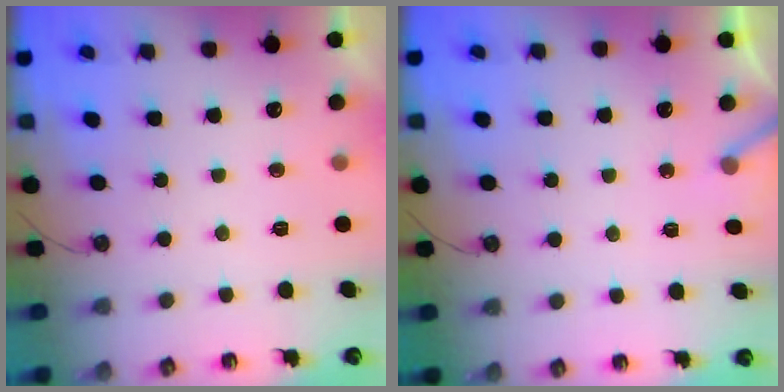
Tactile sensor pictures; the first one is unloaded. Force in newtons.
{"total": 5.0, "press": 4.9, "slide": 0.4}